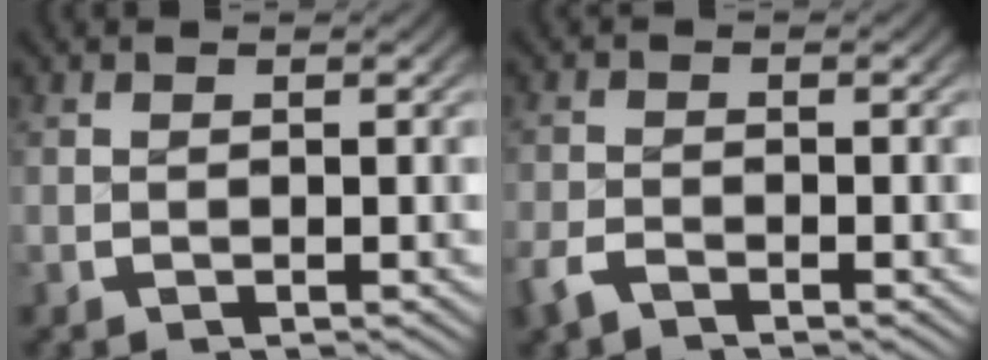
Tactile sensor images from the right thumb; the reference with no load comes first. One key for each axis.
{"total": 2.1, "fx": -2.0, "fy": 0.7, "fz": 0.2, "tx": -0.006, "ty": -0.006, "tz": -0.039}